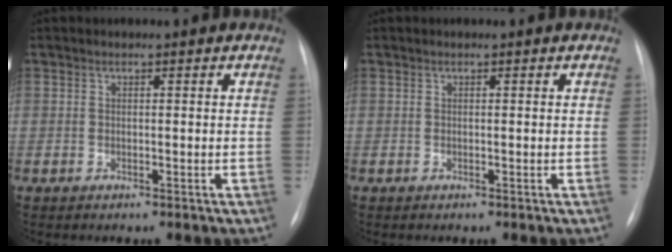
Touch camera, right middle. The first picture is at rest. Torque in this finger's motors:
{"motor_torque": [0.00, 0.00, 0.00, 0.00]}